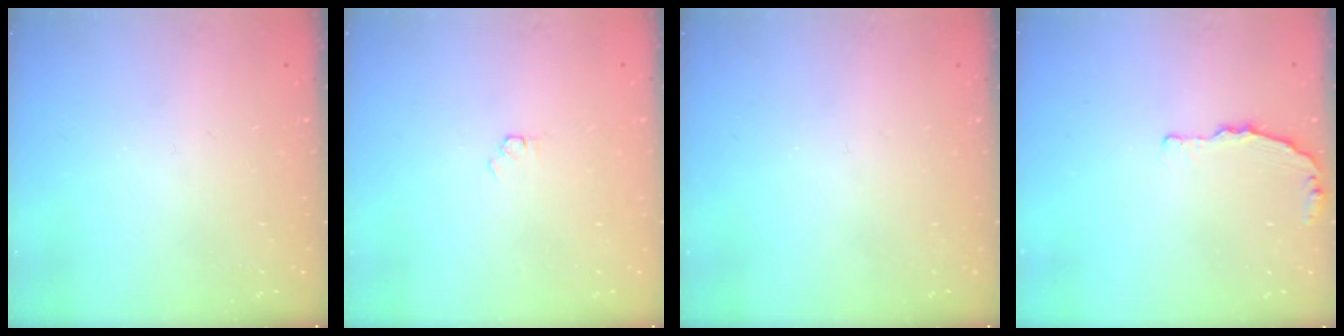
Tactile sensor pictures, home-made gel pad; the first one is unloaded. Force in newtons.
{"total": 1.5, "press": 1.4, "slide": 0.3}
{"total": 0.0}
{"total": 2.6, "press": 2.6, "slide": 0.4}